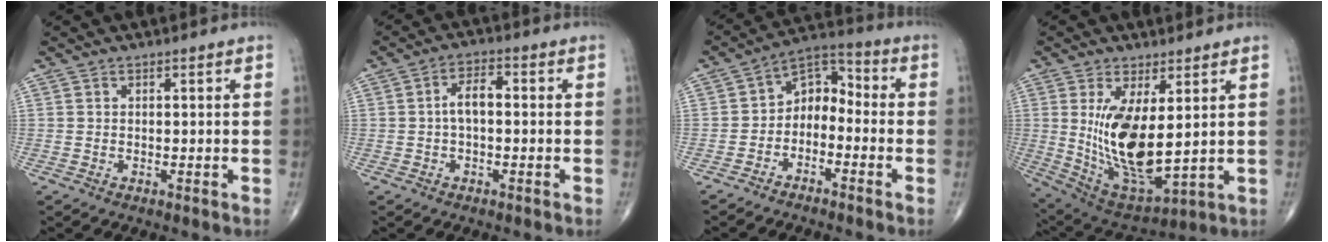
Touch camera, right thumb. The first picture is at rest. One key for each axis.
{"total": 4.4, "fx": -0.2, "fy": 2.2, "fz": 3.8, "tx": -0.066, "ty": 0.018, "tz": -0.009}
{"total": 7.9, "fx": -2.7, "fy": 5.5, "fz": 5.0, "tx": -0.055, "ty": 0.056, "tz": -0.064}
{"total": 15.7, "fx": 2.2, "fy": 6.6, "fz": 14.1, "tx": -0.253, "ty": -0.031, "tz": 0.066}